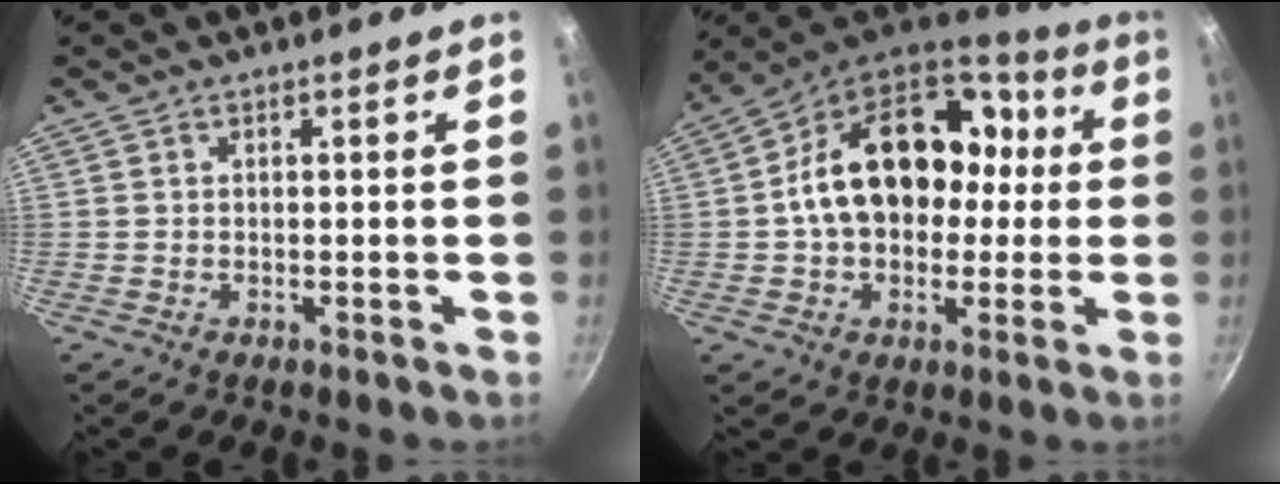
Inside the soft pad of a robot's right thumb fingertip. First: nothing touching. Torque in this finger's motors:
{"motor_torque": [2.45, 2.56, 1.12, -0.76, 0.18]}